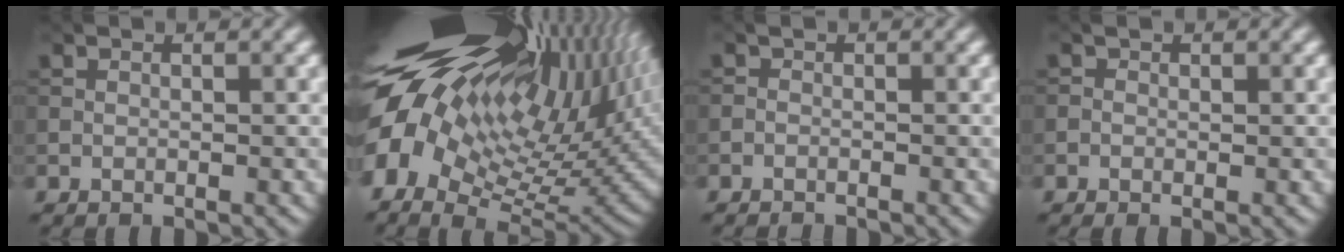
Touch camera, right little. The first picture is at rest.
{"total": 21.0, "force": [6.4, 9.5, 17.6], "torque": [-0.305, 0.003, 0.118]}
{"total": 1.4, "force": [-1.3, 0.3, 0.2], "torque": [0.001, -0.004, -0.024]}
{"total": 0.6, "force": [-0.1, 0.4, 0.4], "torque": [-0.007, 0.000, -0.004]}